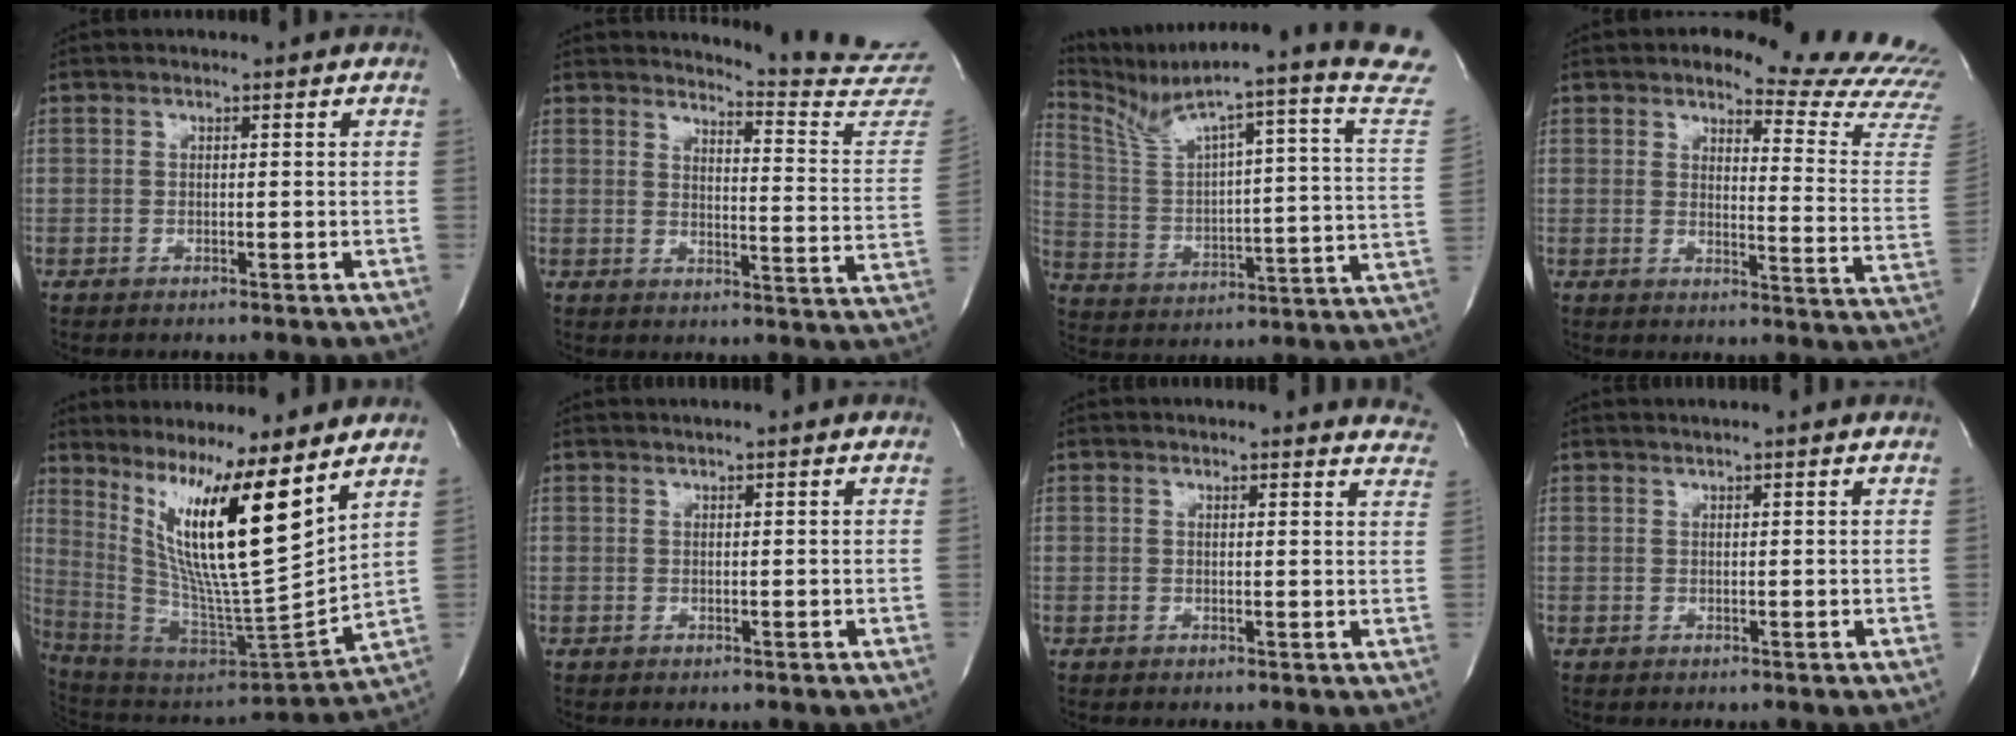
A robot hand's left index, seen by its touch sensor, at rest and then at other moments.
{"total": 14.9, "force": [14.8, -1.8, 1.3], "torque": [-0.018, -0.148, 0.155]}
{"total": 24.0, "force": [20.2, -1.3, 12.9], "torque": [-0.223, -0.078, 0.274]}
{"total": 17.3, "force": [16.2, 1.7, 5.8], "torque": [-0.058, -0.138, 0.160]}
{"total": 18.6, "force": [10.6, 0.3, 15.2], "torque": [-0.276, -0.027, 0.186]}
{"total": 1.9, "force": [1.8, -0.5, 0.6], "torque": [-0.013, 0.008, 0.027]}
{"total": 13.6, "force": [13.2, 1.9, 2.8], "torque": [-0.017, -0.045, 0.123]}
{"total": 3.8, "force": [3.5, -0.6, 1.3], "torque": [-0.018, 0.015, 0.039]}